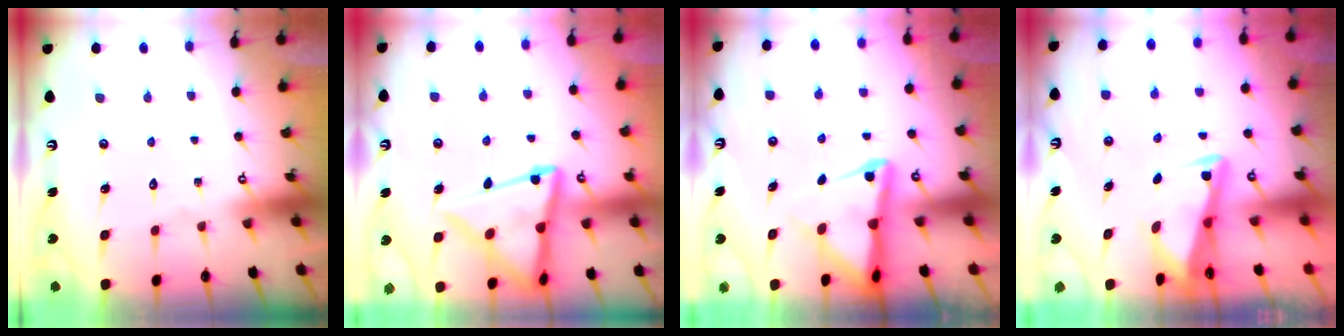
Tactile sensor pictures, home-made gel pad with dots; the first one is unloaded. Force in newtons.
{"total": 16.2, "press": 16.2, "slide": 1.6}
{"total": 6.4, "press": 6.4, "slide": 0.9}
{"total": 4.6, "press": 4.5, "slide": 0.8}